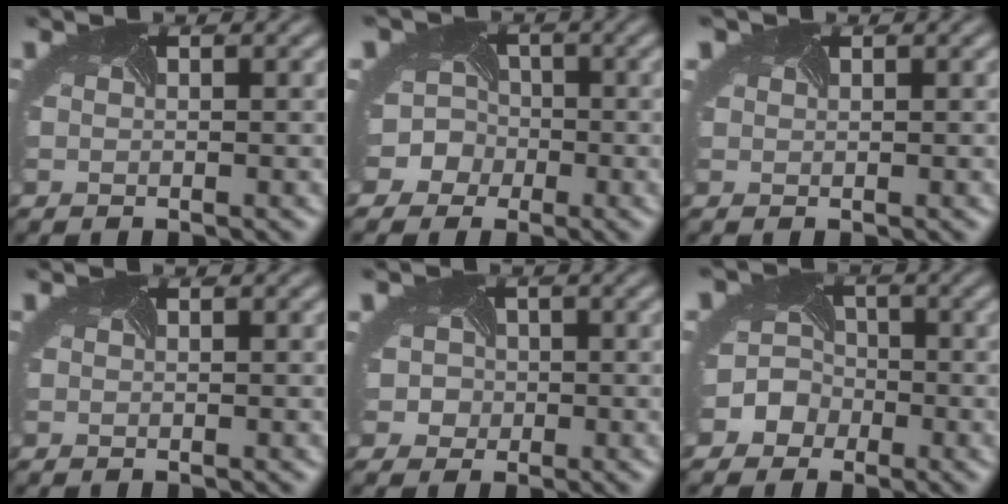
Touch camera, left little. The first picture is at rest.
{"total": 8.0, "force": [-2.1, 7.6, 1.8], "torque": [-0.051, 0.015, -0.078]}
{"total": 1.6, "force": [0.8, 1.2, 0.7], "torque": [-0.005, 0.016, -0.004]}
{"total": 0.0}
{"total": 3.3, "force": [-0.2, 3.2, 0.3], "torque": [0.004, 0.020, -0.026]}
{"total": 6.6, "force": [-2.0, 6.1, 1.4], "torque": [-0.027, 0.015, -0.070]}